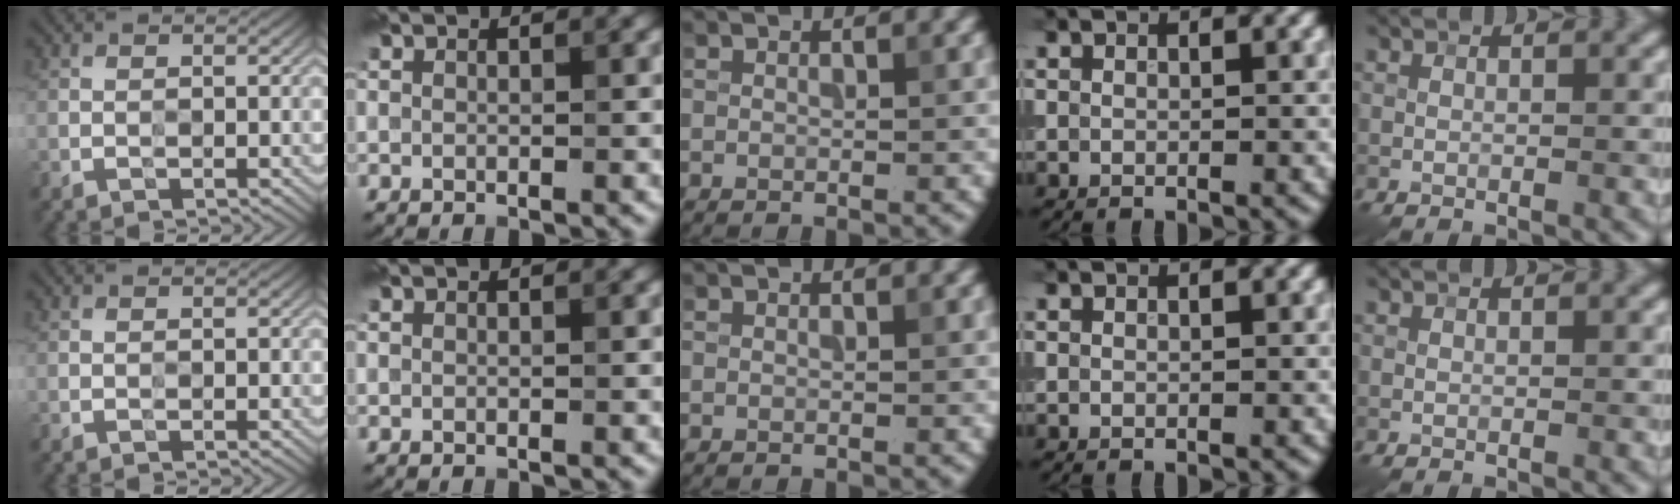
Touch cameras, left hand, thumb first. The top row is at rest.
{}